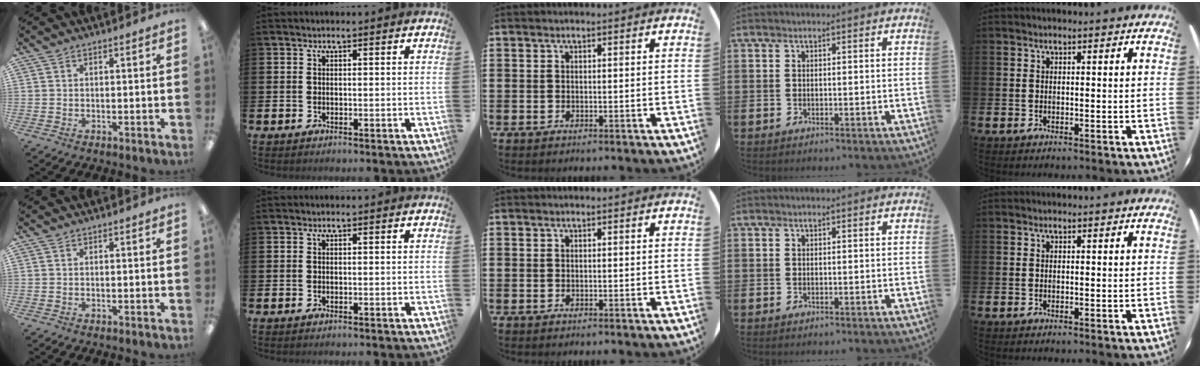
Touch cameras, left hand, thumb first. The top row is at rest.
{}